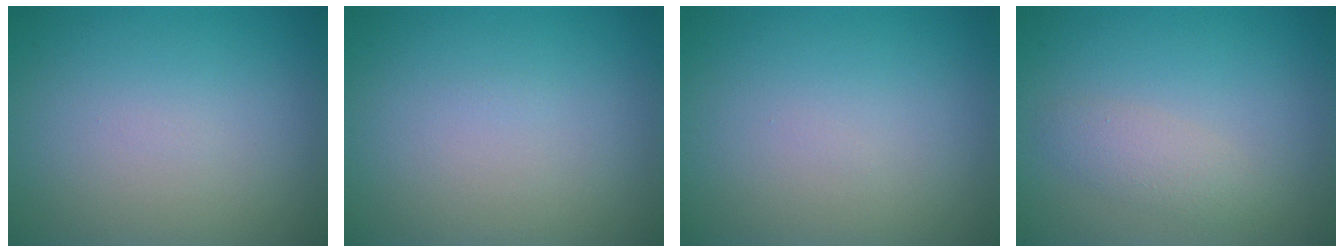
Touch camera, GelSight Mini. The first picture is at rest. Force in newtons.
{"total": 0.0}
{"total": 0.0}
{"total": 1.8, "press": 1.8, "slide": 0.2}